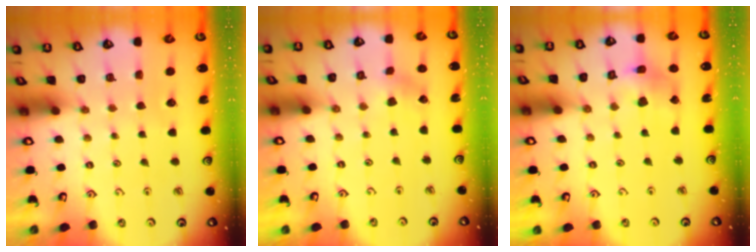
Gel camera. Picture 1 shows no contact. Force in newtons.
{"total": 2.0, "press": 1.9, "slide": 0.6}
{"total": 9.5, "press": 9.4, "slide": 1.2}